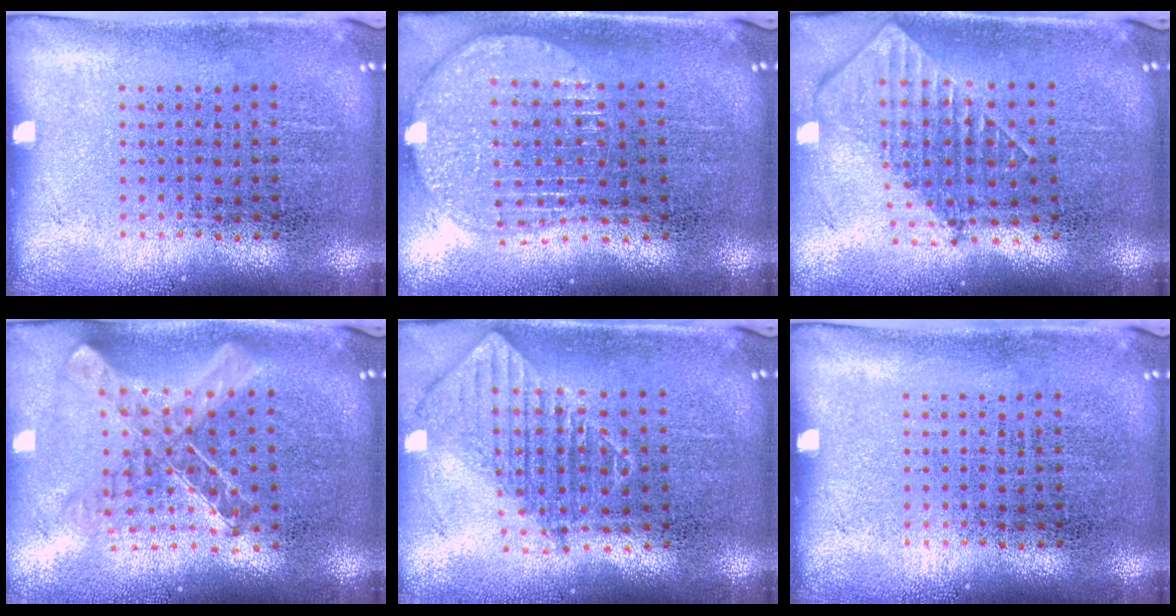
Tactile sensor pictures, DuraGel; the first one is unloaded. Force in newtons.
{"total": 1.9, "press": 1.6, "slide": 1.0}
{"total": 1.8, "press": 1.4, "slide": 1.1}
{"total": 0.9, "press": 0.9, "slide": 0.1}
{"total": 1.0, "press": 0.9, "slide": 0.3}
{"total": 0.0}